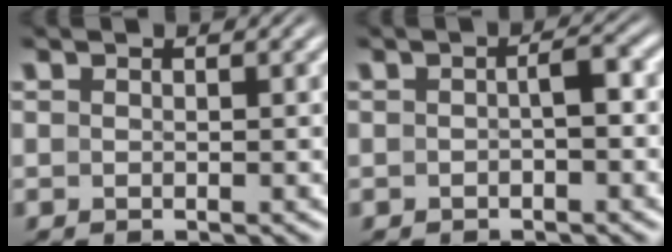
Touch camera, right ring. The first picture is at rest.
{"total": 1.4, "force": [-0.5, 0.3, 1.3], "torque": [-0.015, 0.001, -0.007]}